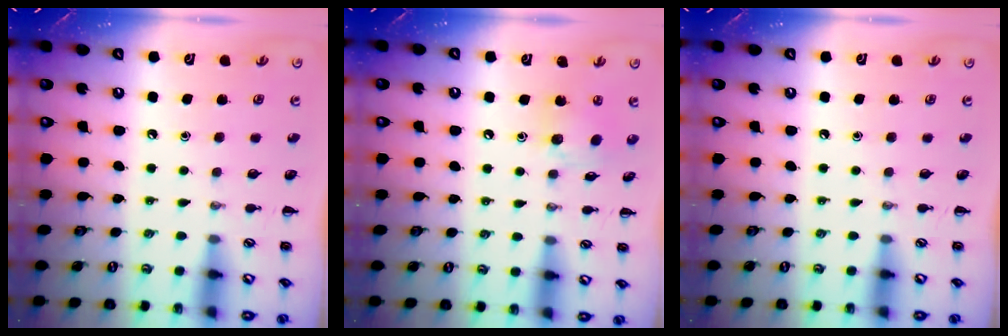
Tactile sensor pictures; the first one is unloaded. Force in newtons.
{"total": 8.6, "press": 8.6, "slide": 0.7}
{"total": 0.0}